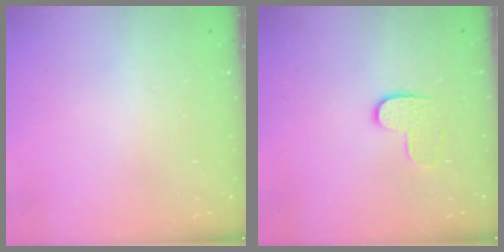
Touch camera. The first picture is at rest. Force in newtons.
{"total": 6.5, "press": 6.4, "slide": 0.5}